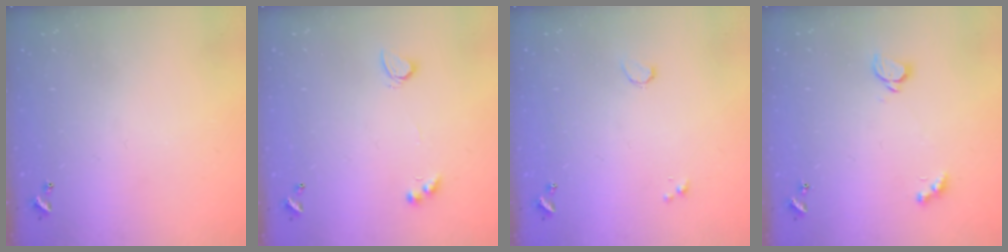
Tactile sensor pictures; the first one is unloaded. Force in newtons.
{"total": 4.1, "press": 3.7, "slide": 1.6}
{"total": 1.4, "press": 1.3, "slide": 0.2}
{"total": 1.9, "press": 1.8, "slide": 0.5}